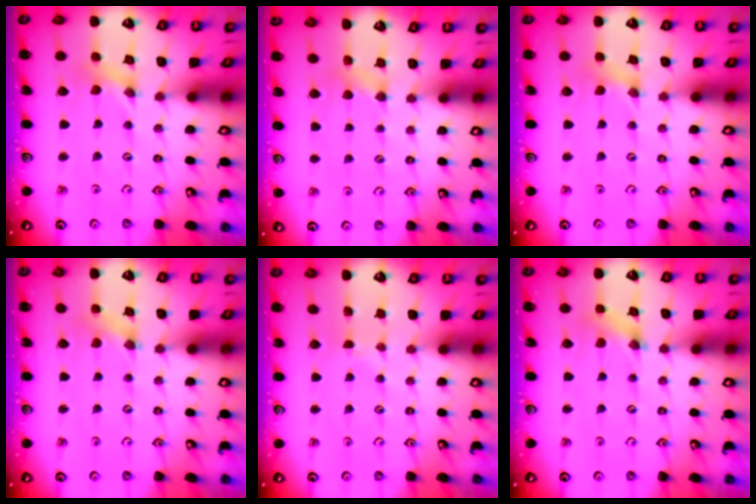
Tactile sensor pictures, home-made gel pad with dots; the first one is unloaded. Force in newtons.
{"total": 3.3, "press": 3.2, "slide": 0.5}
{"total": 0.0}
{"total": 1.0, "press": 1.0, "slide": 0.2}
{"total": 1.7, "press": 1.7, "slide": 0.2}
{"total": 1.2, "press": 1.2, "slide": 0.3}